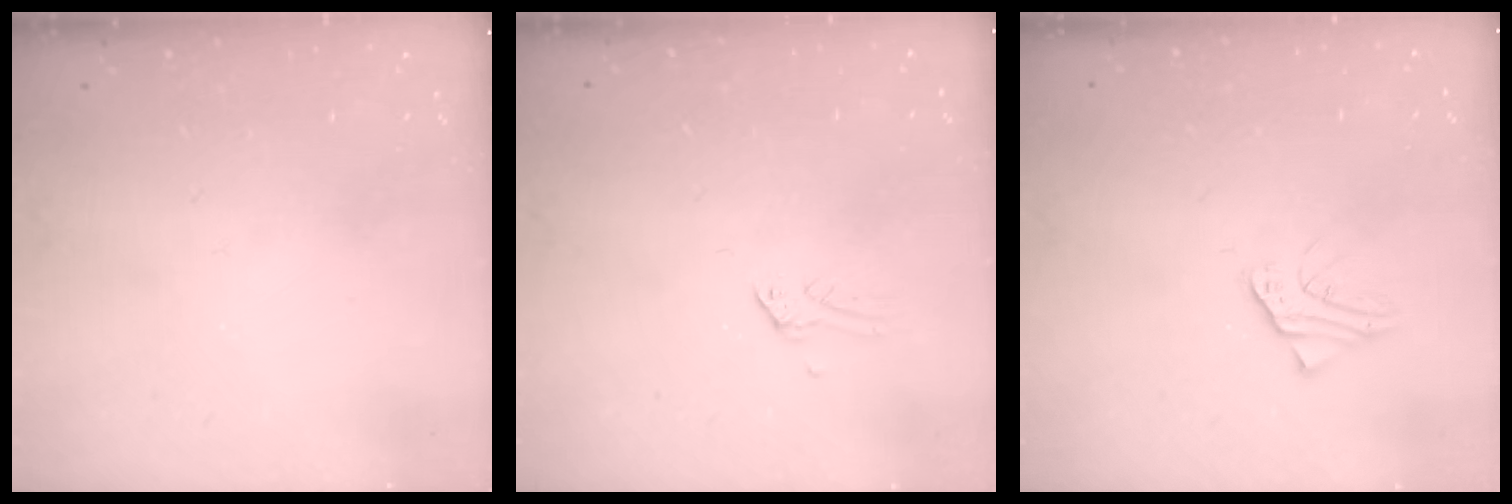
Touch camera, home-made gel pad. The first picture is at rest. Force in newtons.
{"total": 0.0}
{"total": 2.8, "press": 2.8, "slide": 0.3}